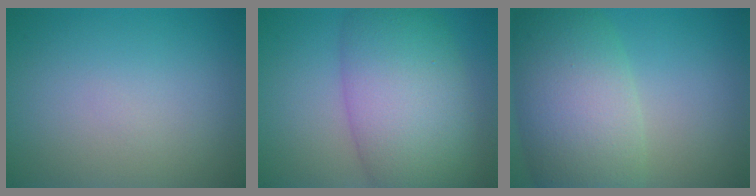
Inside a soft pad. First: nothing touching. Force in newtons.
{"total": 10.1, "press": 10.1, "slide": 0.3}
{"total": 9.7, "press": 9.6, "slide": 0.5}